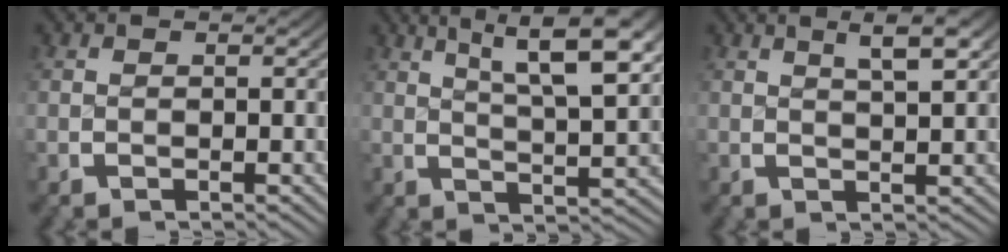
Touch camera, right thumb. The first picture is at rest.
{"total": 7.8, "force": [3.1, 3.4, 6.3], "torque": [-0.082, 0.005, 0.044]}
{"total": 3.9, "force": [2.2, 1.1, 3.0], "torque": [-0.033, 0.013, 0.033]}